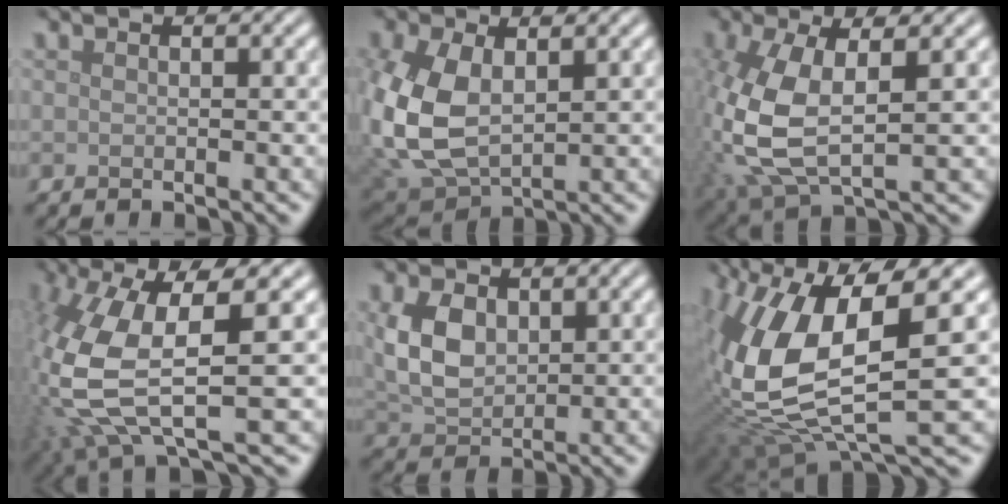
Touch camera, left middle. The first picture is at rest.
{"total": 9.0, "force": [0.5, 5.7, 6.9], "torque": [-0.191, -0.012, 0.022]}
{"total": 9.2, "force": [0.1, 4.3, 8.1], "torque": [-0.203, -0.005, 0.005]}
{"total": 10.2, "force": [0.5, 3.7, 9.5], "torque": [-0.229, -0.031, 0.021]}
{"total": 5.0, "force": [1.0, 3.4, 3.5], "torque": [-0.085, 0.003, 0.023]}
{"total": 13.1, "force": [0.2, 5.6, 11.8], "torque": [-0.263, -0.018, 0.005]}